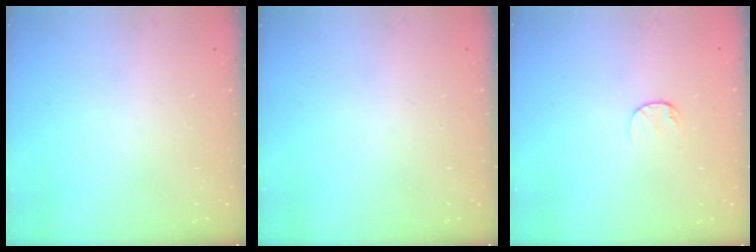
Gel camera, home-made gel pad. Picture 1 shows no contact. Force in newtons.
{"total": 0.0}
{"total": 6.3, "press": 6.3, "slide": 0.6}